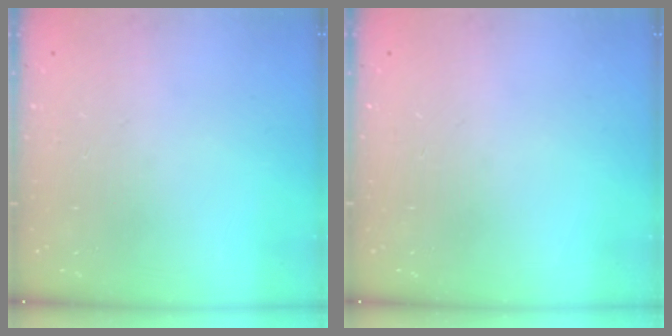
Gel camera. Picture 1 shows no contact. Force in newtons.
{"total": 0.0}